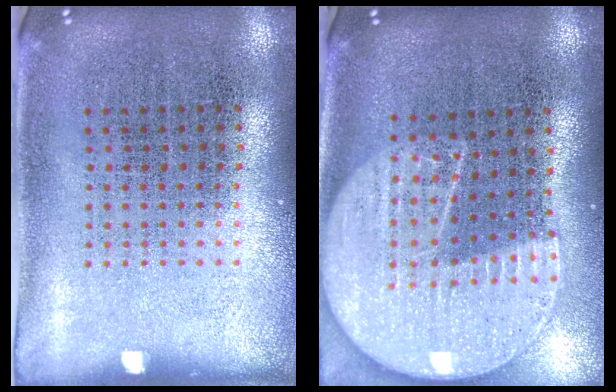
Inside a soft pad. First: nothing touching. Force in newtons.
{"total": 2.3, "press": 2.0, "slide": 1.1}